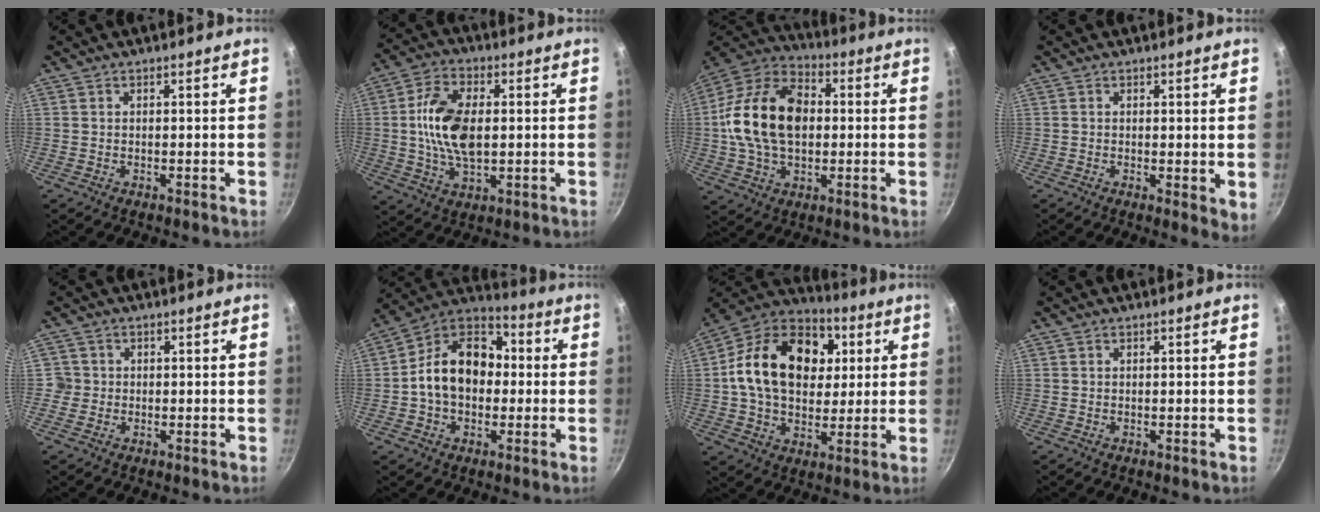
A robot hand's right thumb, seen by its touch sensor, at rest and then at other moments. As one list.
[{"total": 12.6, "force": [0.7, 7.1, 10.3], "torque": [-0.185, 0.013, 0.007]}, {"total": 19.9, "force": [1.0, 13.3, 14.8], "torque": [-0.244, 0.029, 0.003]}, {"total": 3.3, "force": [0.6, 1.4, 2.9], "torque": [-0.034, -0.008, 0.007]}, {"total": 2.4, "force": [-0.3, 2.4, 0.3], "torque": [0.009, 0.010, -0.008]}, {"total": 16.2, "force": [-0.4, 11.8, 11.1], "torque": [-0.146, 0.043, -0.027]}, {"total": 22.8, "force": [4.4, 16.3, 15.4], "torque": [-0.233, 0.017, 0.060]}, {"total": 0.0}]